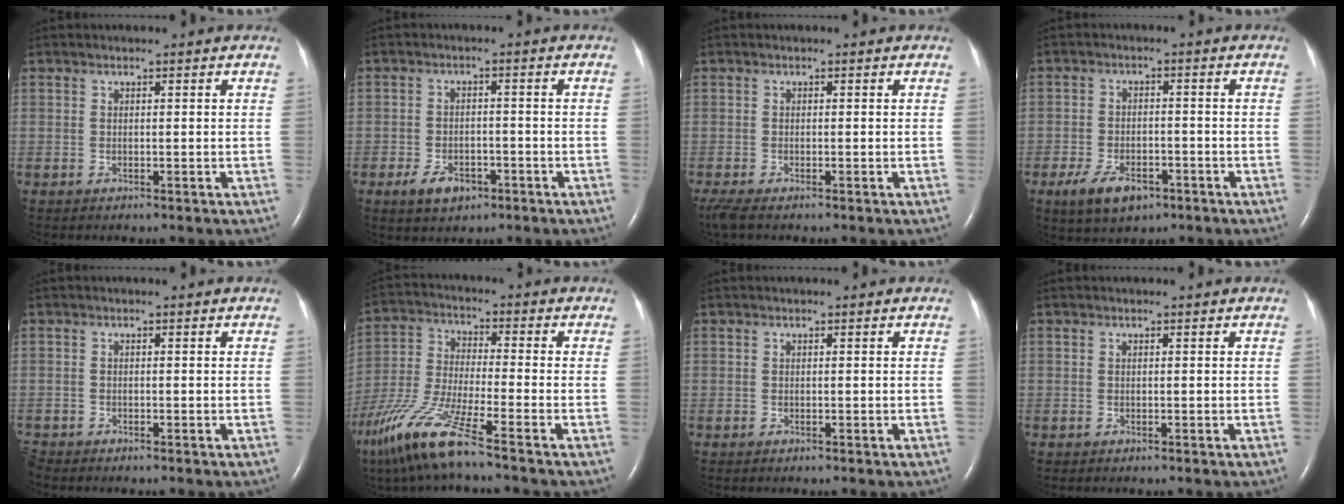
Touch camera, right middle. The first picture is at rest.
{"total": 4.9, "force": [-2.8, 2.9, 2.9], "torque": [-0.052, 0.001, -0.039]}
{"total": 2.7, "force": [-2.1, 0.5, 1.6], "torque": [-0.040, -0.011, -0.041]}
{"total": 6.8, "force": [-3.9, 3.4, 4.4], "torque": [-0.089, -0.005, -0.061]}
{"total": 1.2, "force": [-1.2, 0.1, -0.1], "torque": [-0.001, -0.005, -0.023]}
{"total": 12.5, "force": [-8.5, 0.0, 9.2], "torque": [-0.201, -0.040, -0.169]}
{"total": 0.0}
{"total": 0.0}